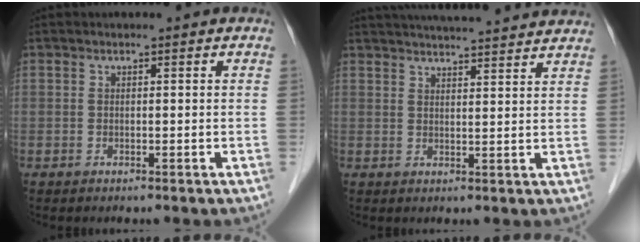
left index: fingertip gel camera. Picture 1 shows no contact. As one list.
[{"total": 17.7, "force": [16.5, 1.1, 6.1], "torque": [-0.097, 0.027, 0.219]}]